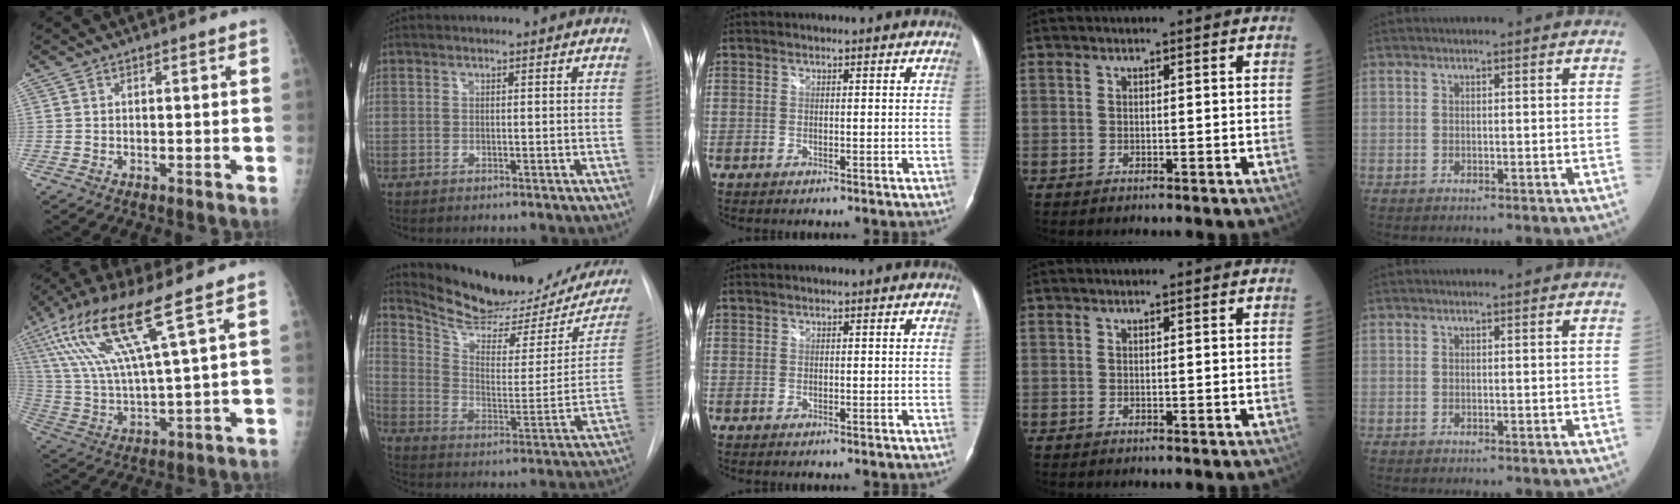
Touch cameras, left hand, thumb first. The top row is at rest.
{"thumb": {"total": 17.1, "force": [8.8, 1.7, 14.6], "torque": [-0.312, -0.024, 0.173]}, "index": {"total": 21.1, "force": [18.9, 6.8, 6.7], "torque": [-0.101, -0.038, 0.264]}}